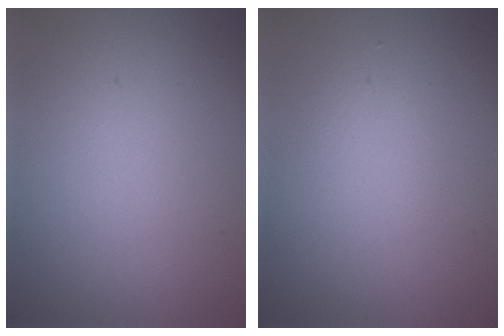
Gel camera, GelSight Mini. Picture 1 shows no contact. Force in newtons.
{"total": 1.6, "press": 1.6, "slide": 0.0}